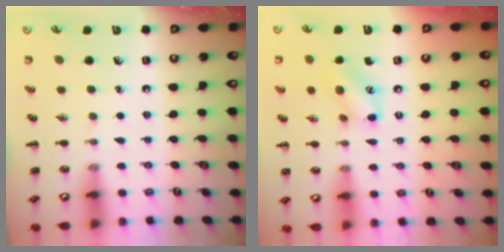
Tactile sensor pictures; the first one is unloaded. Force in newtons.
{"total": 9.7, "press": 9.7, "slide": 1.0}